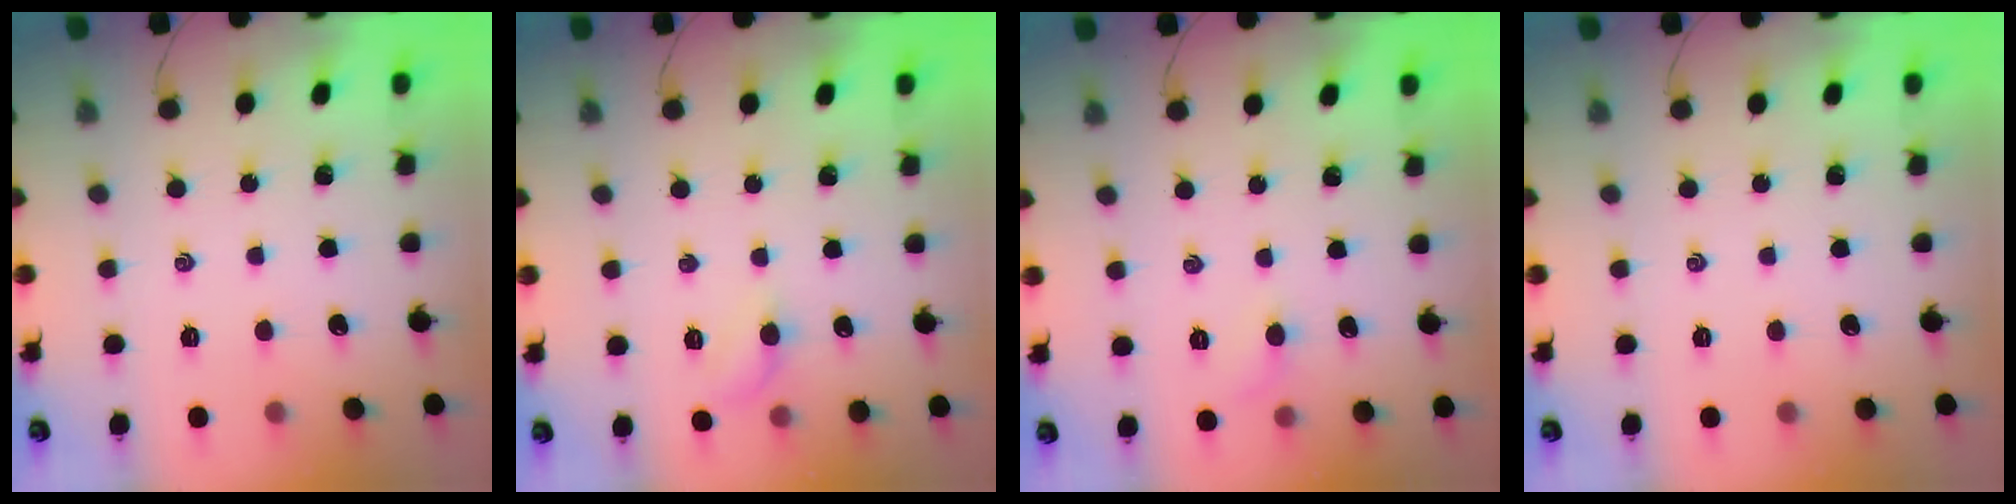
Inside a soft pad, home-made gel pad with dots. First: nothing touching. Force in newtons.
{"total": 5.2, "press": 5.1, "slide": 0.9}
{"total": 3.9, "press": 3.6, "slide": 1.4}
{"total": 0.0}